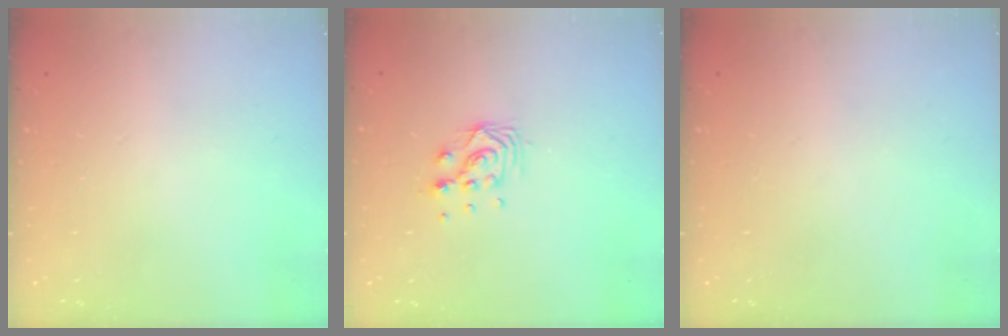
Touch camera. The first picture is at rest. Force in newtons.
{"total": 7.8, "press": 7.8, "slide": 0.7}
{"total": 0.0}